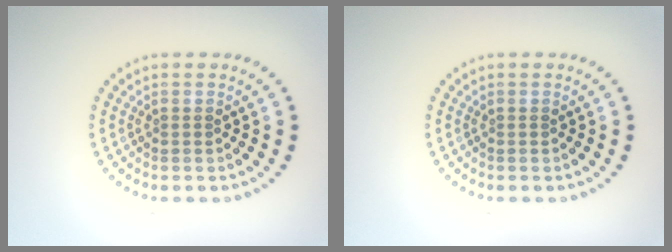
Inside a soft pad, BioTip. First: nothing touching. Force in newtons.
{"total": 0.0}